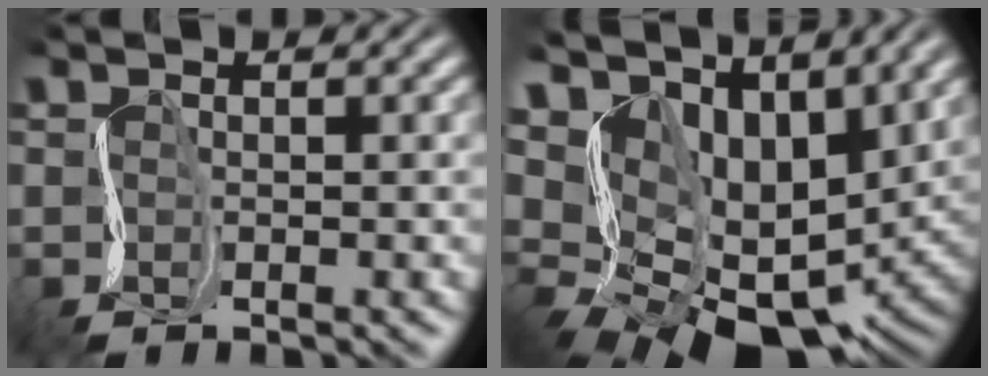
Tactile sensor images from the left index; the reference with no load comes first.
{"total": 10.3, "force": [4.3, 7.0, 6.2], "torque": [-0.115, -0.014, 0.091]}